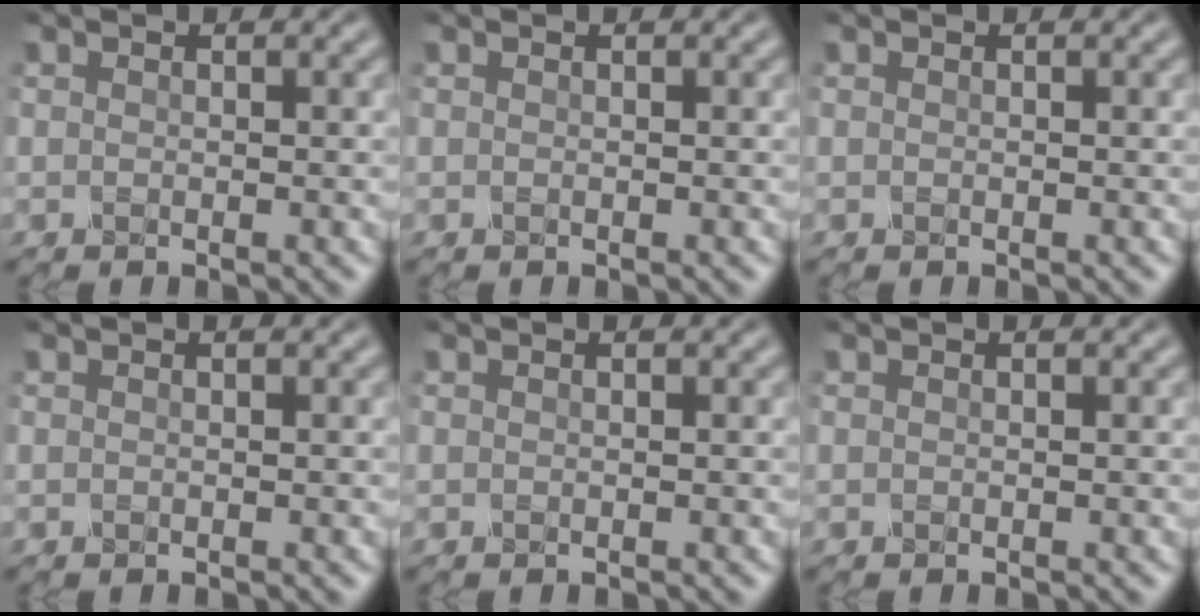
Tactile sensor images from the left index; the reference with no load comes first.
{"total": 0.0}
{"total": 0.0}
{"total": 0.0}
{"total": 0.0}
{"total": 0.0}